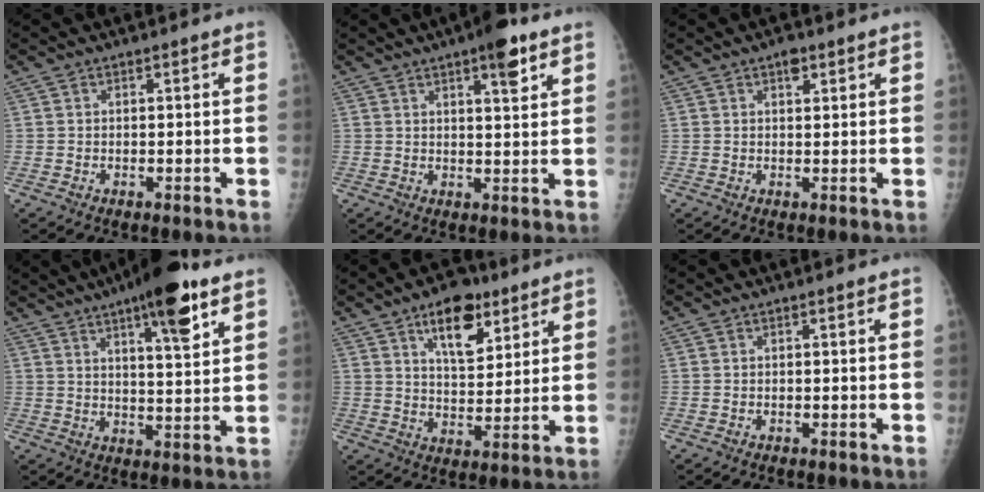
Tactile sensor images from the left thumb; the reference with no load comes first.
{"total": 6.6, "force": [3.9, 1.7, 5.0], "torque": [-0.062, -0.018, 0.052]}
{"total": 2.3, "force": [1.4, 1.2, 1.3], "torque": [-0.010, -0.005, 0.021]}
{"total": 13.3, "force": [7.8, 3.1, 10.3], "torque": [-0.135, -0.034, 0.114]}
{"total": 11.5, "force": [6.6, 5.6, 7.5], "torque": [-0.090, -0.036, 0.107]}
{"total": 0.0}